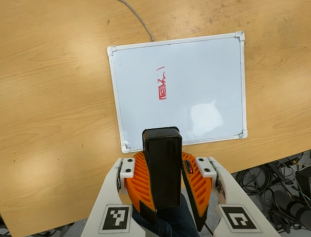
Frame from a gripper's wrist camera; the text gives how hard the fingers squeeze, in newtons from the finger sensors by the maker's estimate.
{"total": 11.2, "left": 11.0, "right": 11.4}